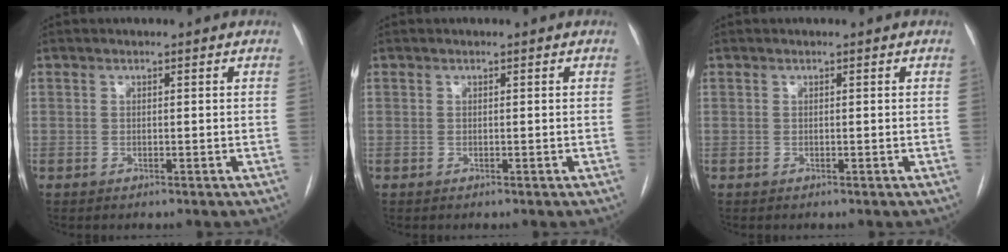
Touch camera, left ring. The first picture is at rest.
{"total": 0.0}
{"total": 0.0}